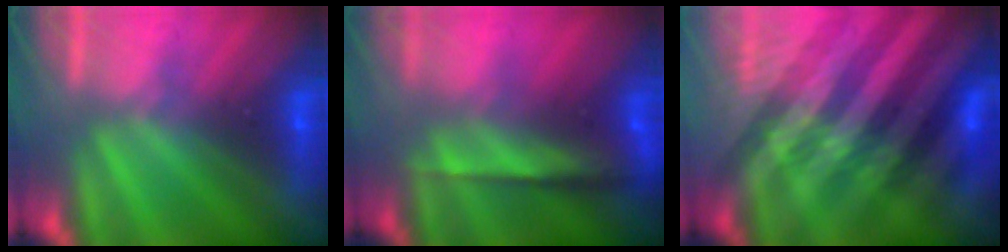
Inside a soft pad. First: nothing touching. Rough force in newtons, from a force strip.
{"total": 8.5}
{"total": 4.7}